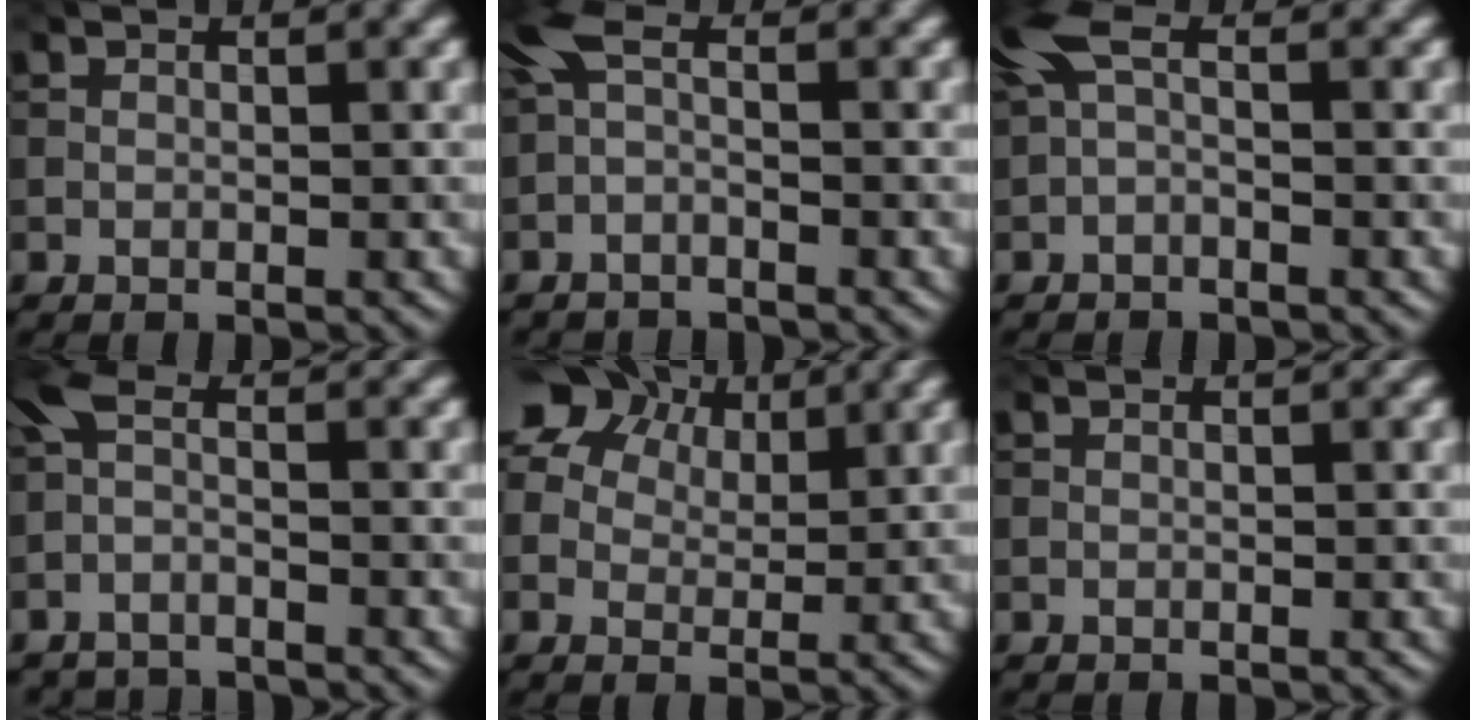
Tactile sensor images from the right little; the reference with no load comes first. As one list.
[{"total": 2.8, "force": [-1.9, 0.6, 1.9], "torque": [-0.050, -0.007, -0.045]}, {"total": 2.5, "force": [-0.8, 0.5, 2.3], "torque": [-0.060, 0.005, -0.023]}, {"total": 4.3, "force": [-3.7, 0.9, 1.9], "torque": [-0.048, -0.016, -0.075]}, {"total": 11.0, "force": [6.1, 7.1, 5.8], "torque": [-0.113, 0.032, 0.097]}, {"total": 0.0}]